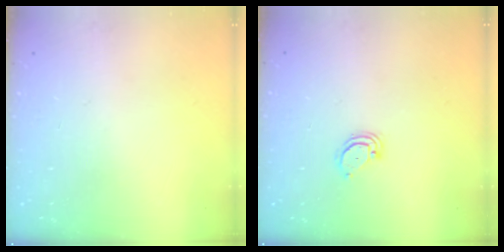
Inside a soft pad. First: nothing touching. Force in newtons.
{"total": 3.0, "press": 3.0, "slide": 0.2}